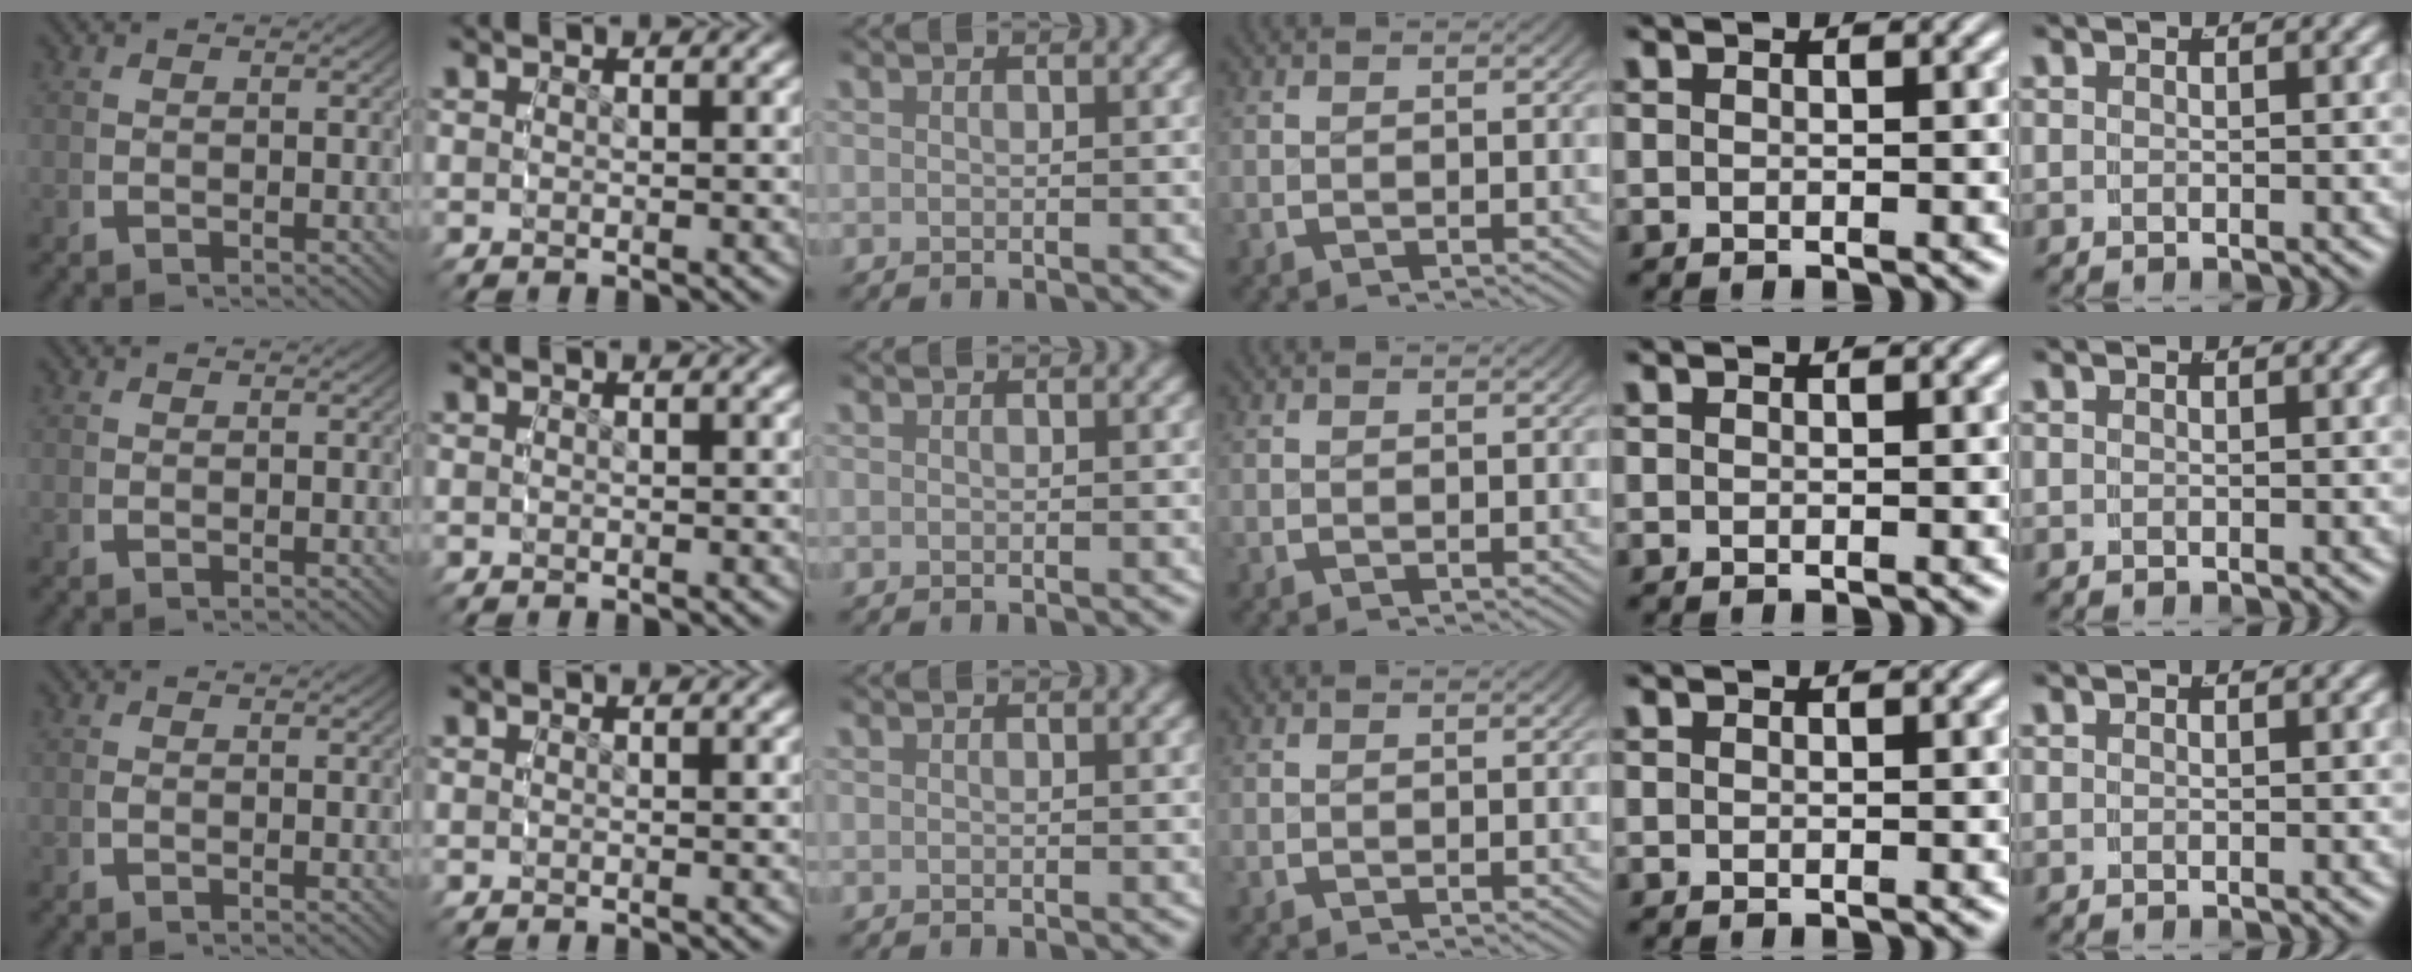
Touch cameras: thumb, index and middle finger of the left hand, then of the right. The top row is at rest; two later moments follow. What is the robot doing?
{"motion": "grasp_and_lifting", "object": "camera"}